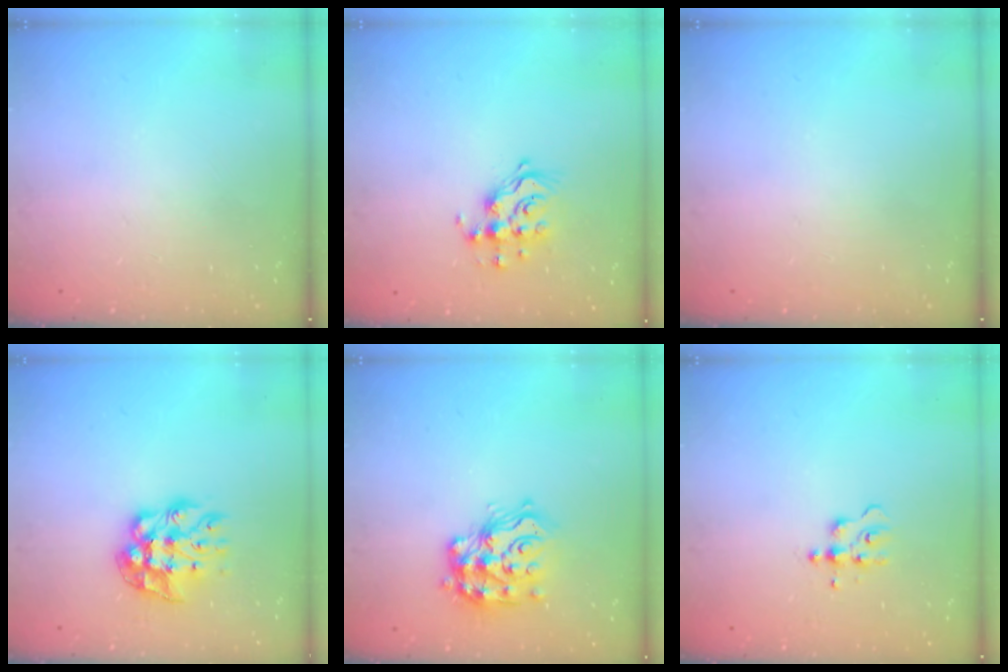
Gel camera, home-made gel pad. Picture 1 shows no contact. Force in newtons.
{"total": 12.0, "press": 11.9, "slide": 1.1}
{"total": 0.0}
{"total": 11.6, "press": 11.6, "slide": 1.1}
{"total": 15.9, "press": 15.8, "slide": 1.0}
{"total": 5.3, "press": 5.2, "slide": 0.6}